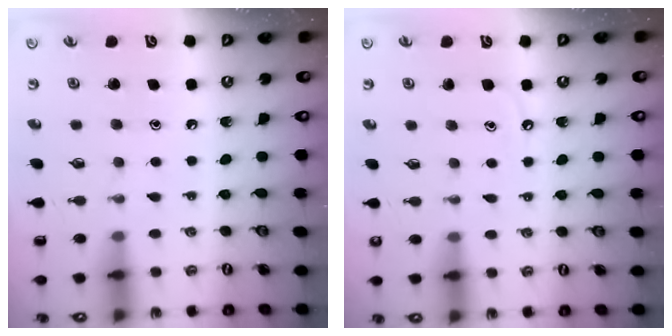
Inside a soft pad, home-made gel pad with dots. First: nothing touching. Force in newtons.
{"total": 4.5, "press": 4.4, "slide": 0.6}